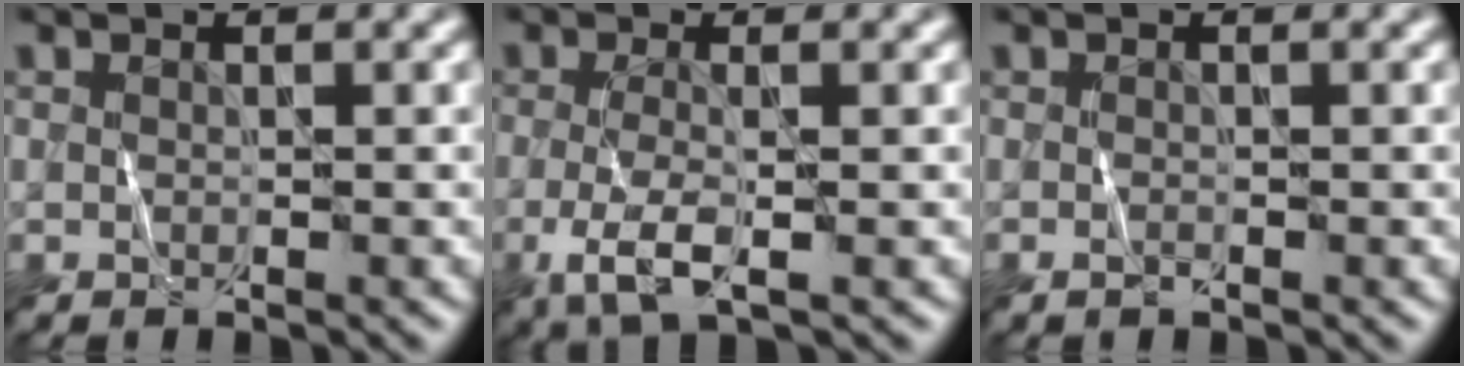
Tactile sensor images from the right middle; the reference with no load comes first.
{"total": 3.8, "force": [-1.1, 1.1, 3.5], "torque": [-0.076, -0.009, -0.025]}
{"total": 0.5, "force": [-0.3, 0.2, 0.4], "torque": [-0.009, 0.000, -0.006]}